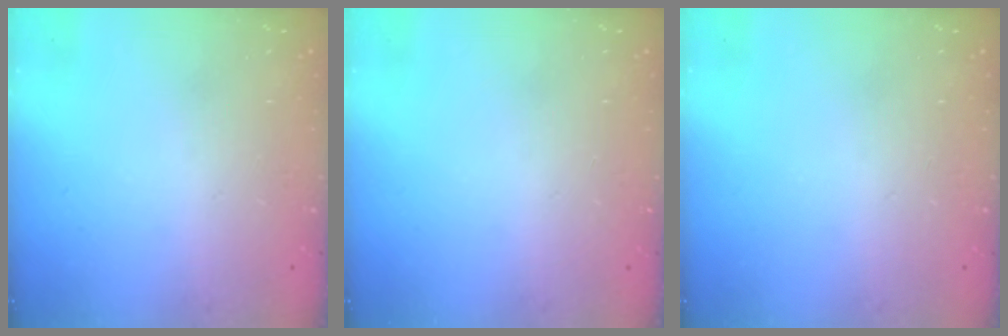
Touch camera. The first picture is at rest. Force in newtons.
{"total": 0.0}
{"total": 0.0}